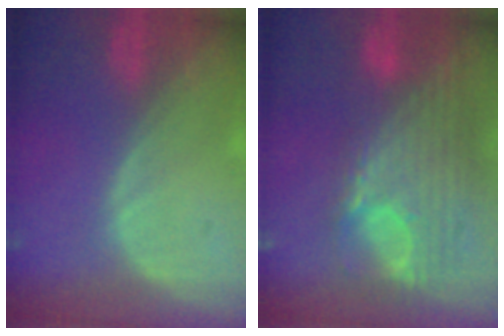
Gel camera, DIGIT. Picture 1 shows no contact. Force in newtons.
{"total": 12.2, "press": 10.3, "slide": 6.5}